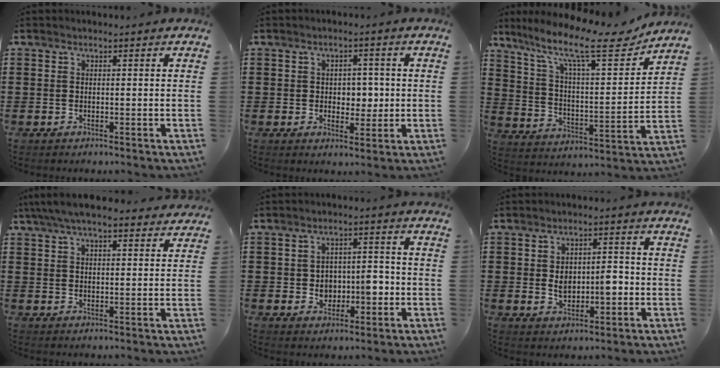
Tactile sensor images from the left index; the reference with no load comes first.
{"total": 3.7, "force": [0.2, 2.7, 2.5], "torque": [-0.041, 0.000, -0.004]}
{"total": 13.8, "force": [10.5, 2.6, 8.6], "torque": [-0.180, -0.060, 0.170]}
{"total": 6.2, "force": [5.2, 1.3, 3.1], "torque": [-0.073, -0.005, 0.097]}
{"total": 5.1, "force": [-0.7, 3.9, 3.2], "torque": [-0.055, 0.001, -0.020]}
{"total": 5.3, "force": [-0.3, 3.0, 4.4], "torque": [-0.062, -0.002, -0.013]}